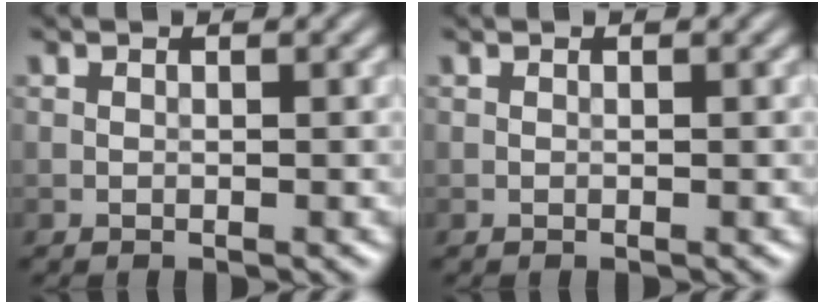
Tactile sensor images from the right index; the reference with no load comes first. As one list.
[{"total": 0.0}]